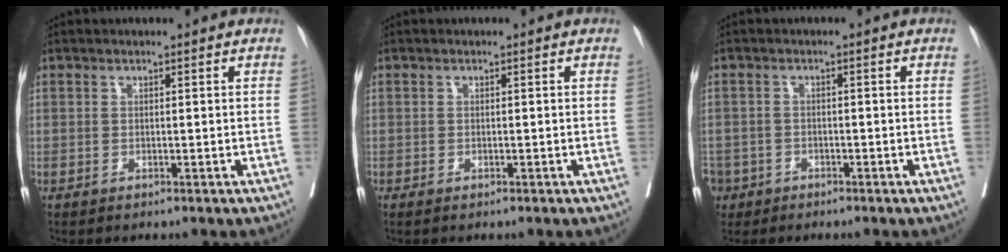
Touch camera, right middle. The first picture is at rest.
{"total": 0.7, "force": [-0.5, 0.2, 0.4], "torque": [-0.009, -0.002, -0.006]}
{"total": 6.7, "force": [-3.9, 5.2, 1.5], "torque": [-0.053, 0.000, -0.069]}